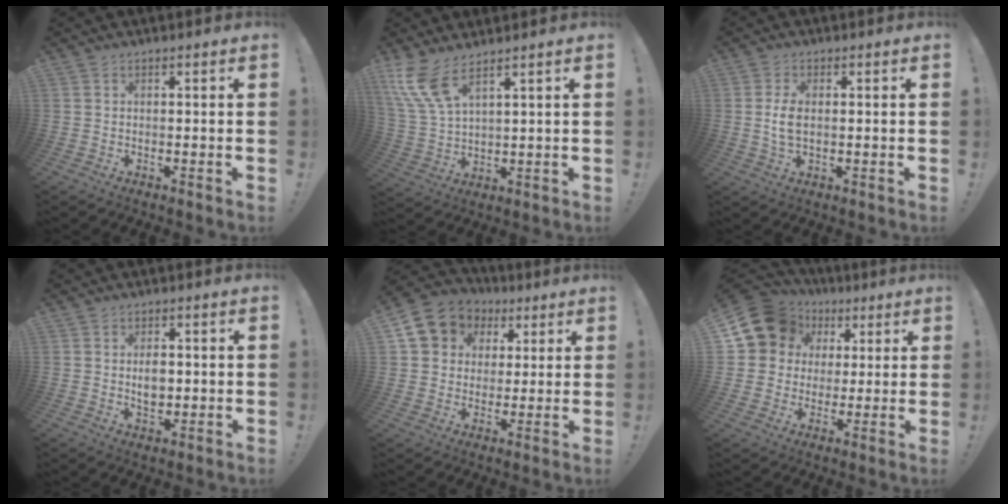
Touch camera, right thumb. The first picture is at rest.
{"total": 9.6, "force": [6.4, 2.8, 6.6], "torque": [-0.150, -0.023, 0.125]}
{"total": 4.6, "force": [-0.1, 2.4, 3.9], "torque": [-0.077, -0.001, -0.004]}
{"total": 4.7, "force": [0.0, 3.5, 3.3], "torque": [-0.042, 0.000, -0.003]}
{"total": 10.6, "force": [4.2, 9.0, 3.9], "torque": [-0.051, -0.024, 0.086]}
{"total": 13.3, "force": [5.3, 11.1, 5.0], "torque": [-0.077, -0.022, 0.113]}